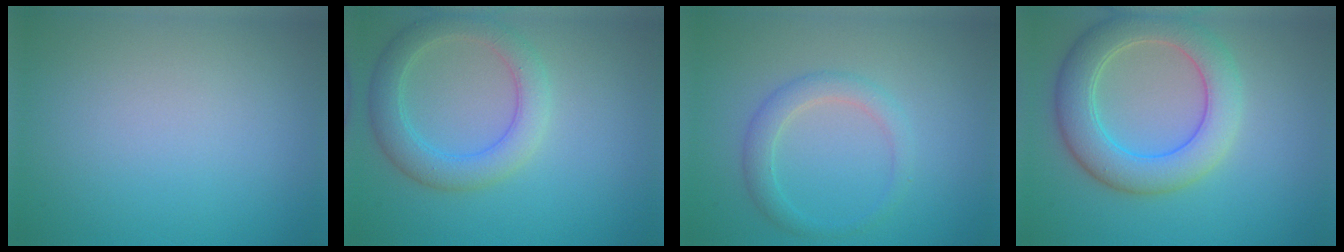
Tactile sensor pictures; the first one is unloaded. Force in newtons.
{"total": 4.1, "press": 4.1, "slide": 0.1}
{"total": 2.4, "press": 2.4, "slide": 0.1}
{"total": 6.4, "press": 6.4, "slide": 0.3}